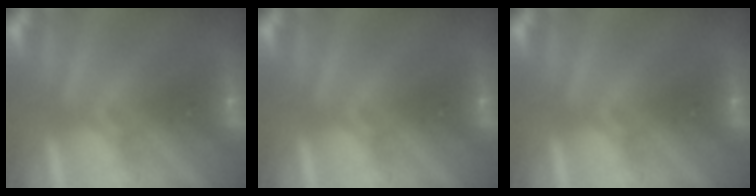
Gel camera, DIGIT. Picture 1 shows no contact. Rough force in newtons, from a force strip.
{"total": 0.0}
{"total": 0.0}